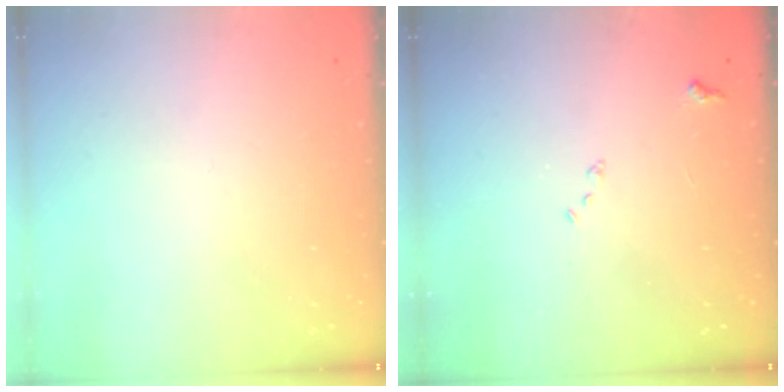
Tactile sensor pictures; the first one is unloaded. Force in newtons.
{"total": 7.8, "press": 7.8, "slide": 1.0}